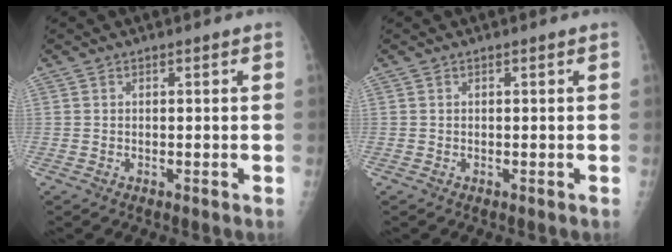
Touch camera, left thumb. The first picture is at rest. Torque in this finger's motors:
{"motor_torque": [-0.12, 0.12, -0.02, 0.02, 0.00]}